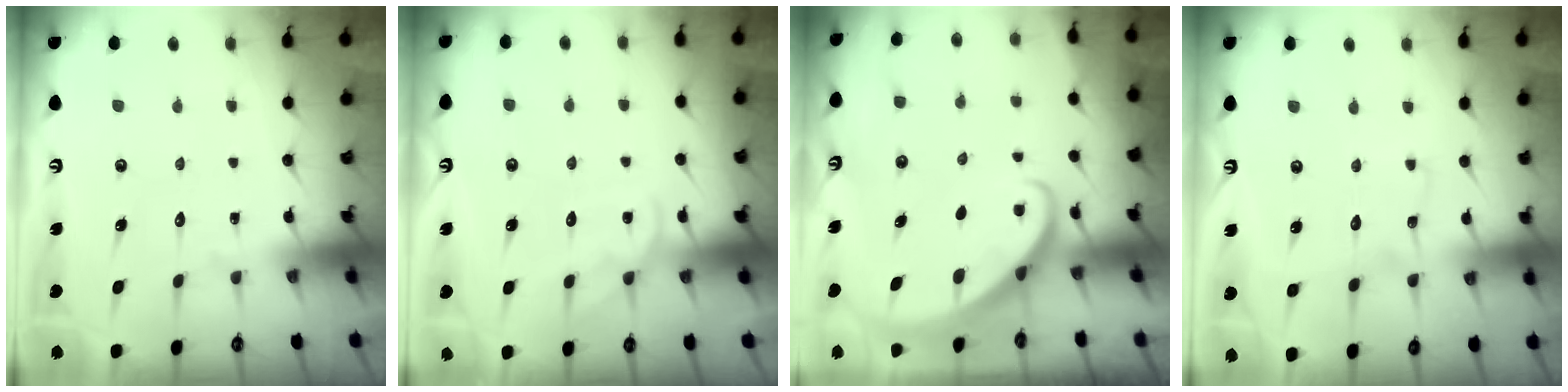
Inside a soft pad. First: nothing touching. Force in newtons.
{"total": 4.7, "press": 4.7, "slide": 0.5}
{"total": 2.7, "press": 2.7, "slide": 0.2}
{"total": 5.4, "press": 5.3, "slide": 0.5}